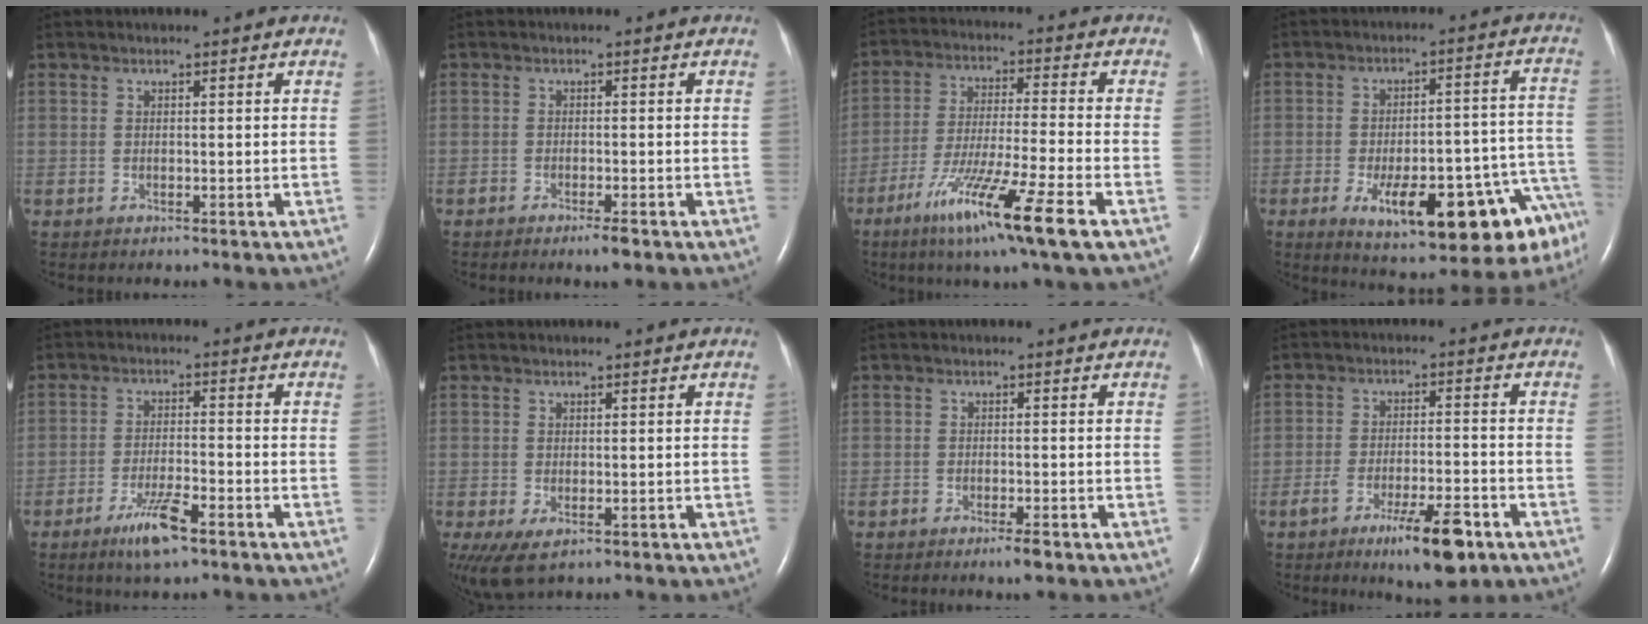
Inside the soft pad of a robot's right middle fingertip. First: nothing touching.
{"total": 2.2, "force": [-1.5, 0.2, 1.5], "torque": [-0.028, -0.003, -0.025]}
{"total": 14.3, "force": [-7.8, -0.6, 12.0], "torque": [-0.235, -0.044, -0.137]}
{"total": 21.4, "force": [-11.3, 5.2, 17.4], "torque": [-0.151, 0.027, -0.149]}
{"total": 6.2, "force": [-4.0, 0.7, 4.7], "torque": [-0.096, -0.009, -0.072]}
{"total": 5.2, "force": [-2.4, 2.6, 3.8], "torque": [-0.072, -0.017, -0.034]}
{"total": 2.1, "force": [-1.5, 0.2, 1.5], "torque": [-0.028, -0.002, -0.025]}
{"total": 9.3, "force": [-5.4, 1.6, 7.4], "torque": [-0.121, -0.010, -0.082]}